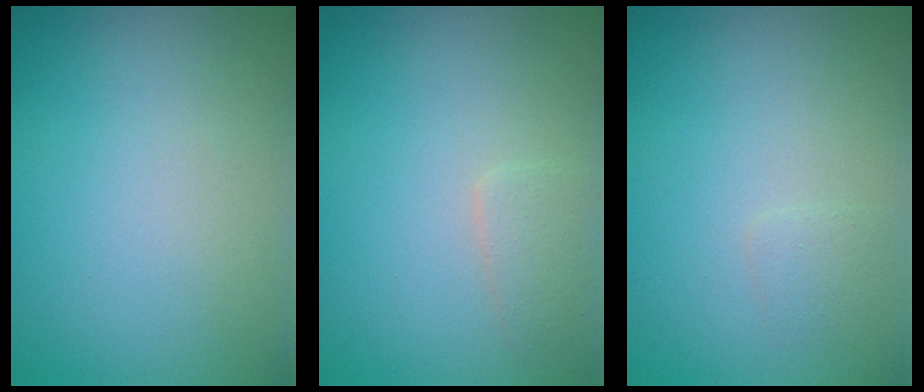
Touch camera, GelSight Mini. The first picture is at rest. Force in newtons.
{"total": 1.5, "press": 1.5, "slide": 0.1}
{"total": 0.8, "press": 0.8, "slide": 0.1}